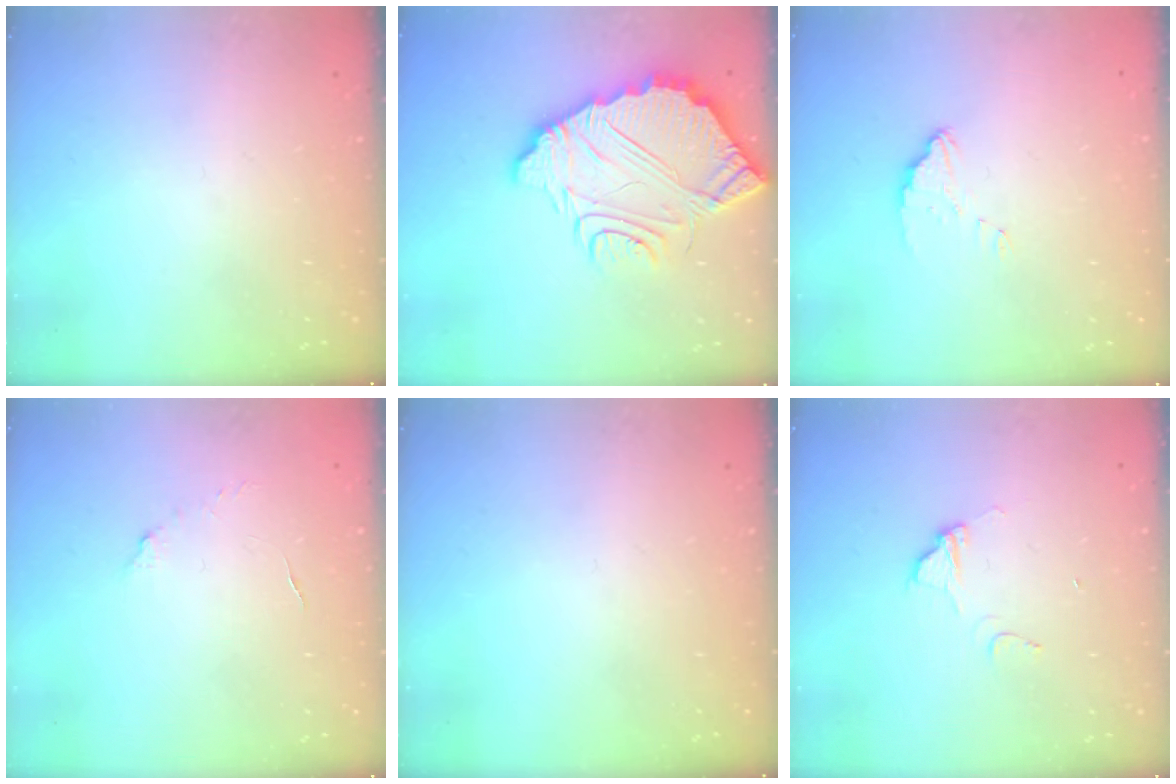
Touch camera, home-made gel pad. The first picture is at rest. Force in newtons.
{"total": 13.2, "press": 13.1, "slide": 0.9}
{"total": 2.5, "press": 2.5, "slide": 0.2}
{"total": 3.8, "press": 3.8, "slide": 0.4}
{"total": 0.0}
{"total": 5.7, "press": 5.7, "slide": 0.4}